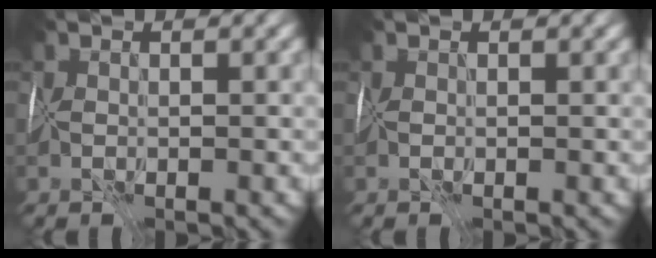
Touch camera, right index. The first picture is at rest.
{"total": 0.0}